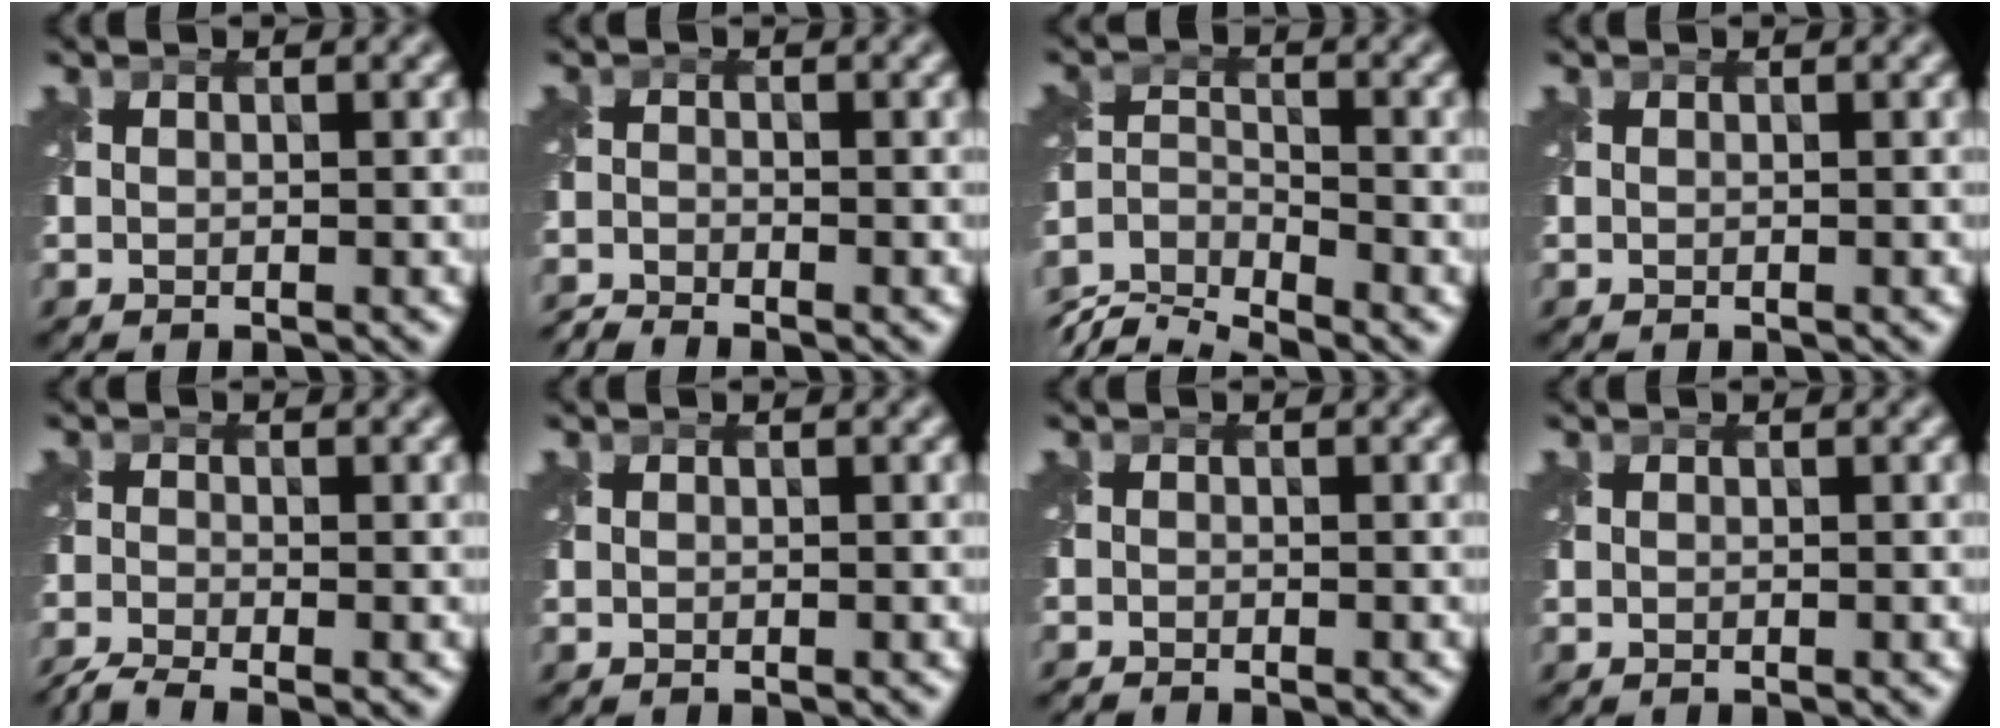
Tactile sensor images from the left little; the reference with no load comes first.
{"total": 2.3, "force": [-2.2, 0.0, 0.3], "torque": [-0.013, -0.008, -0.054]}
{"total": 5.9, "force": [-5.5, 1.2, 1.7], "torque": [-0.035, -0.011, -0.108]}
{"total": 0.0}
{"total": 3.1, "force": [-2.8, 0.5, 1.4], "torque": [-0.032, -0.016, -0.068]}
{"total": 0.0}
{"total": 1.0, "force": [-1.0, 0.0, 0.0], "torque": [-0.001, -0.009, -0.022]}
{"total": 0.0}